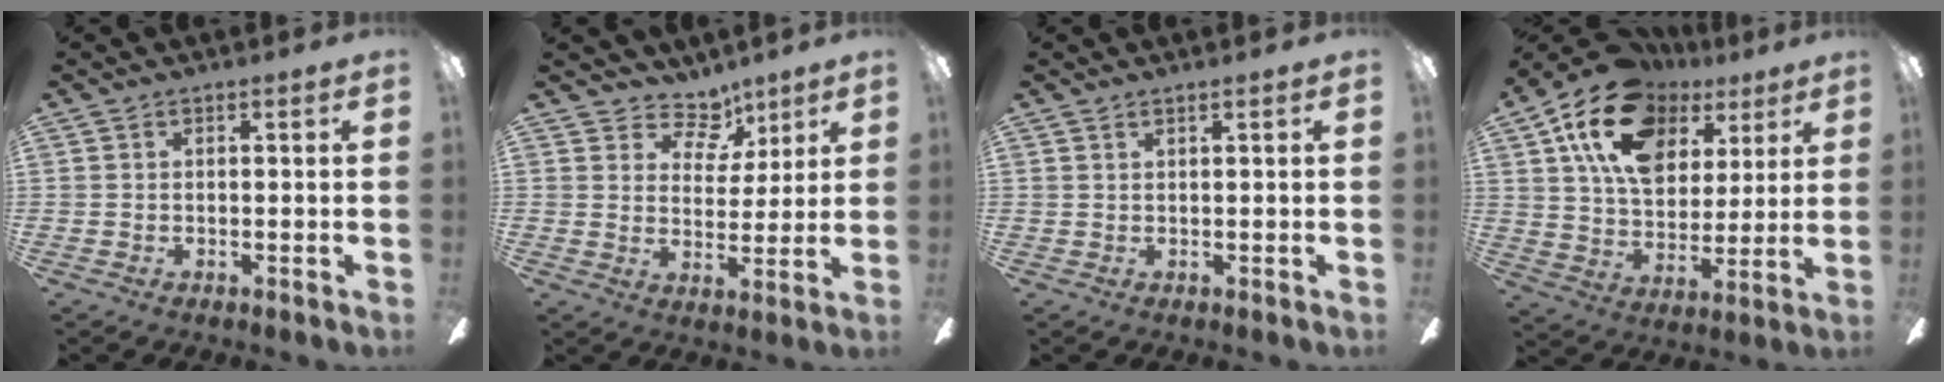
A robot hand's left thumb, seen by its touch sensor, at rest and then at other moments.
{"total": 8.2, "force": [5.8, 5.2, 2.4], "torque": [-0.025, -0.042, 0.105]}
{"total": 0.8, "force": [0.6, 0.0, 0.5], "torque": [-0.012, 0.000, 0.010]}
{"total": 19.2, "force": [9.8, 12.7, 10.5], "torque": [-0.187, -0.022, 0.181]}